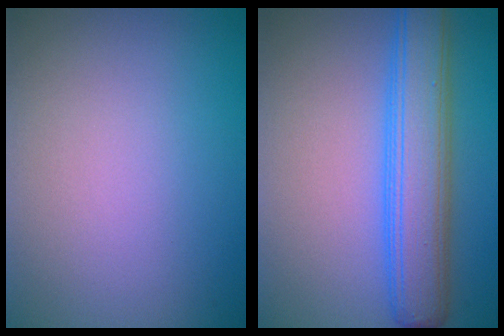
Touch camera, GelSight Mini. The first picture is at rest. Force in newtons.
{"total": 5.5, "press": 5.5, "slide": 0.3}